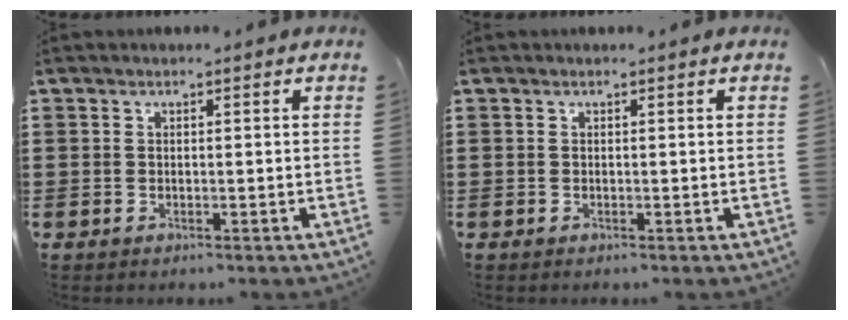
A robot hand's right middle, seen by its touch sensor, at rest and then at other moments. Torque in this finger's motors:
{"motor_torque": [0.02, -0.02, 0.10, 0.02]}